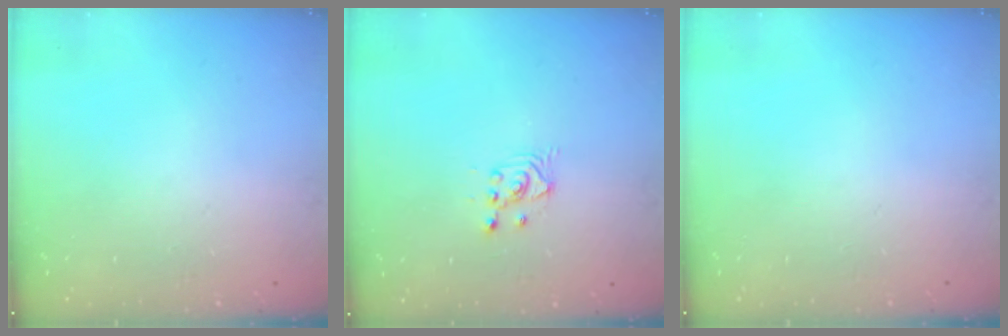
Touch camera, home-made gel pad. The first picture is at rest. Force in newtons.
{"total": 2.7, "press": 2.7, "slide": 0.2}
{"total": 0.0}